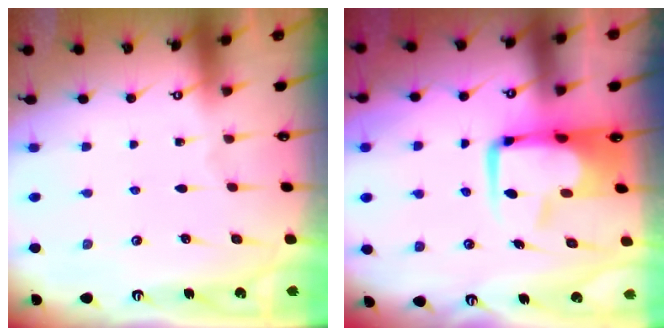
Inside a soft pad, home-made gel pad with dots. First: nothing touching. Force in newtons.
{"total": 9.2, "press": 9.0, "slide": 1.8}